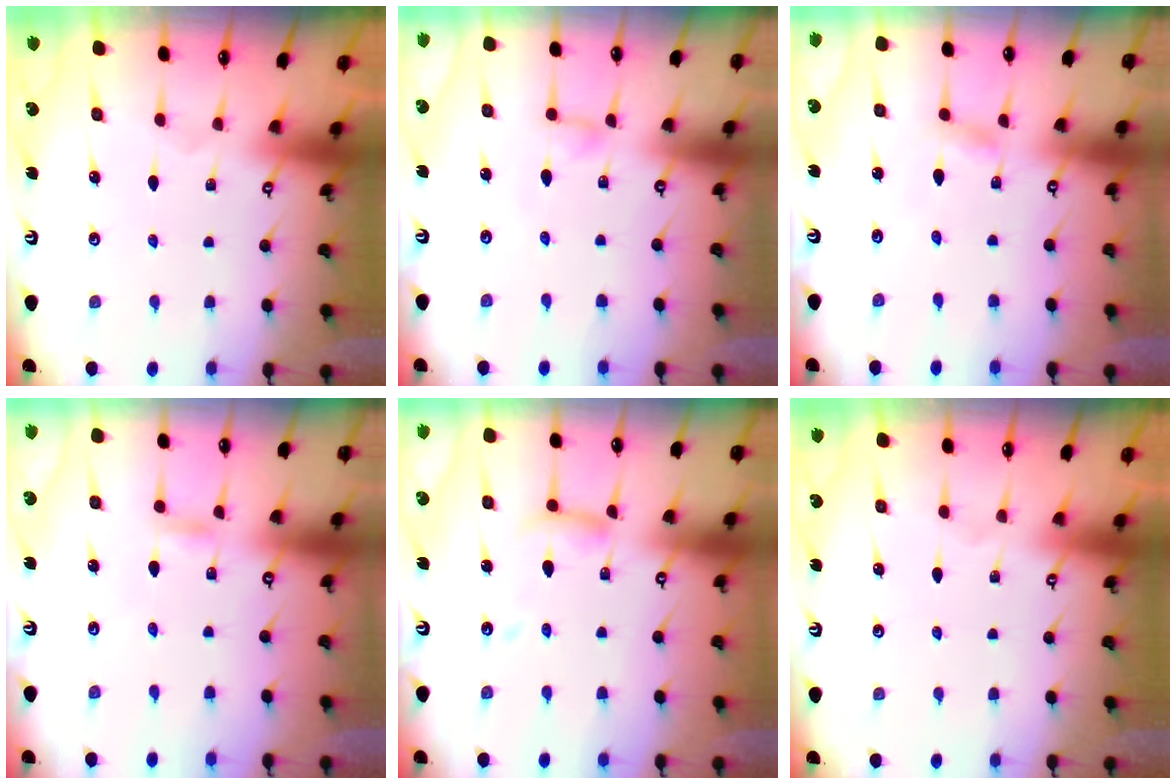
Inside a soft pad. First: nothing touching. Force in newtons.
{"total": 3.0, "press": 3.0, "slide": 0.3}
{"total": 2.1, "press": 2.1, "slide": 0.1}
{"total": 2.9, "press": 2.9, "slide": 0.1}
{"total": 10.0, "press": 10.0, "slide": 0.8}
{"total": 0.0}